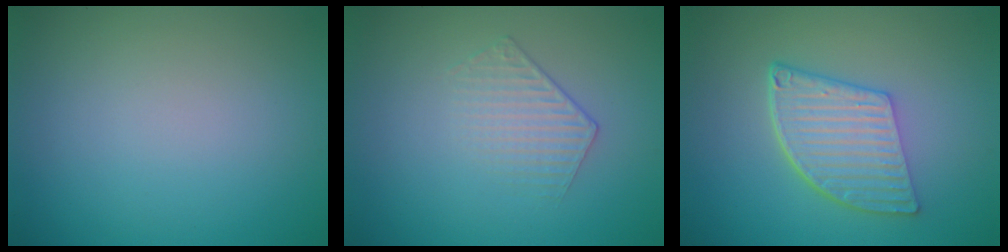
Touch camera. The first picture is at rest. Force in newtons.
{"total": 1.5, "press": 0.9, "slide": 1.2}
{"total": 5.8, "press": 4.2, "slide": 4.0}